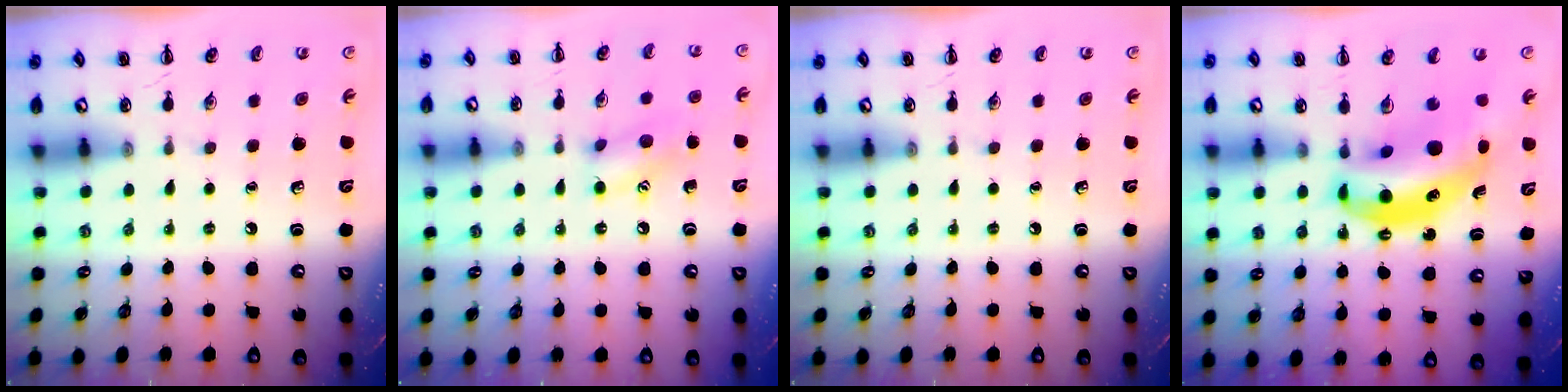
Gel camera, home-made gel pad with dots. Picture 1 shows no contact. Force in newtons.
{"total": 9.6, "press": 9.6, "slide": 0.5}
{"total": 0.0}
{"total": 12.0, "press": 11.7, "slide": 2.8}